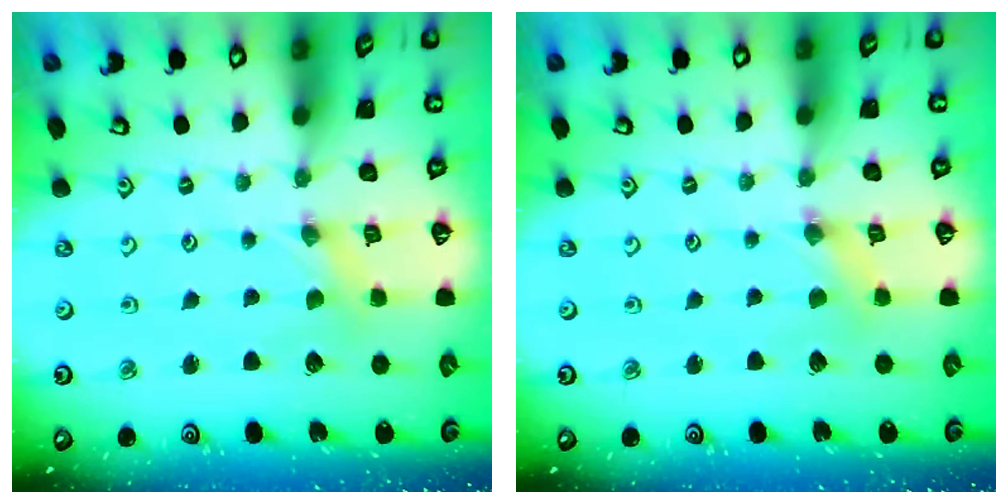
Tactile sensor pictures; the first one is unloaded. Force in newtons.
{"total": 1.3, "press": 1.3, "slide": 0.3}